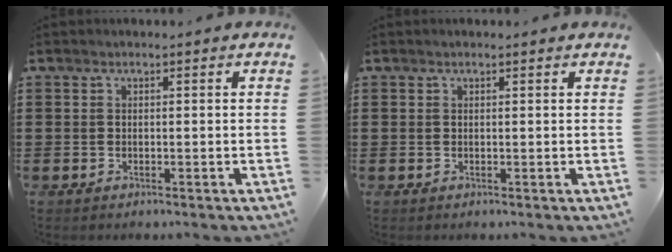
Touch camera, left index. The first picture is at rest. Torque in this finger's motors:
{"motor_torque": [-0.06, 0.06, -0.02, -0.01]}